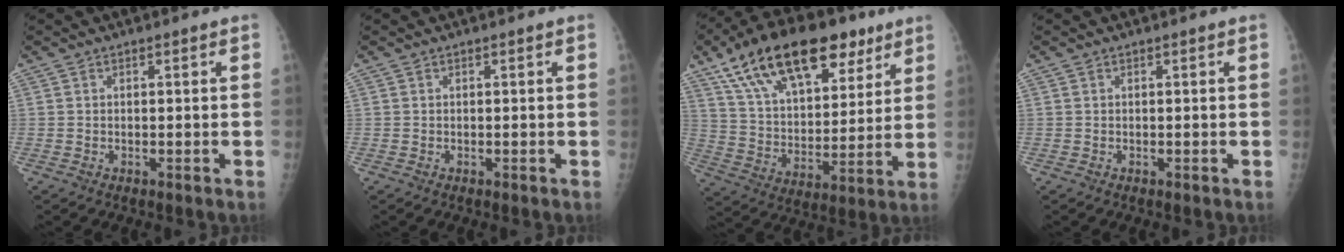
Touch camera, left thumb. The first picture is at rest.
{"total": 0.0}
{"total": 25.3, "force": [14.9, 12.5, 16.1], "torque": [-0.240, -0.017, 0.255]}
{"total": 0.0}